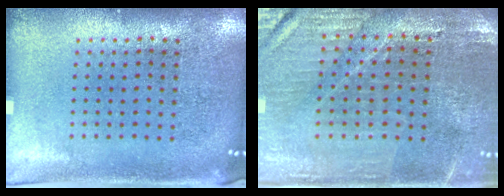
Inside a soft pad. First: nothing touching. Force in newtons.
{"total": 1.7, "press": 1.7, "slide": 0.3}